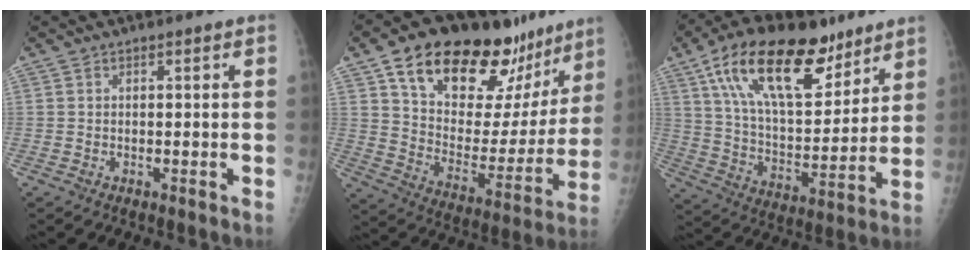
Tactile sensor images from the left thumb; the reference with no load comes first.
{"total": 28.5, "force": [18.2, 14.2, 16.7], "torque": [-0.211, -0.051, 0.285]}
{"total": 23.8, "force": [13.9, 11.1, 15.7], "torque": [-0.237, -0.040, 0.245]}